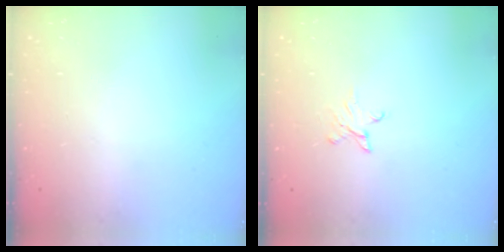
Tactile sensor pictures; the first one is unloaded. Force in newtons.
{"total": 3.4, "press": 3.4, "slide": 0.4}